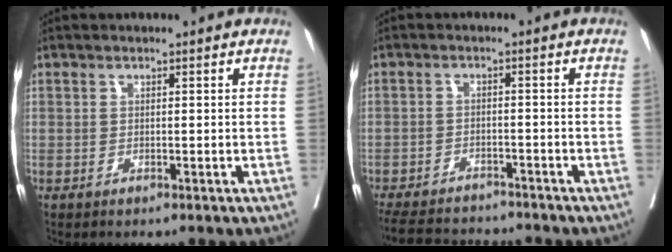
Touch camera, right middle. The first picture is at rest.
{"total": 10.3, "force": [-9.8, 1.7, 2.8], "torque": [-0.050, -0.004, -0.146]}